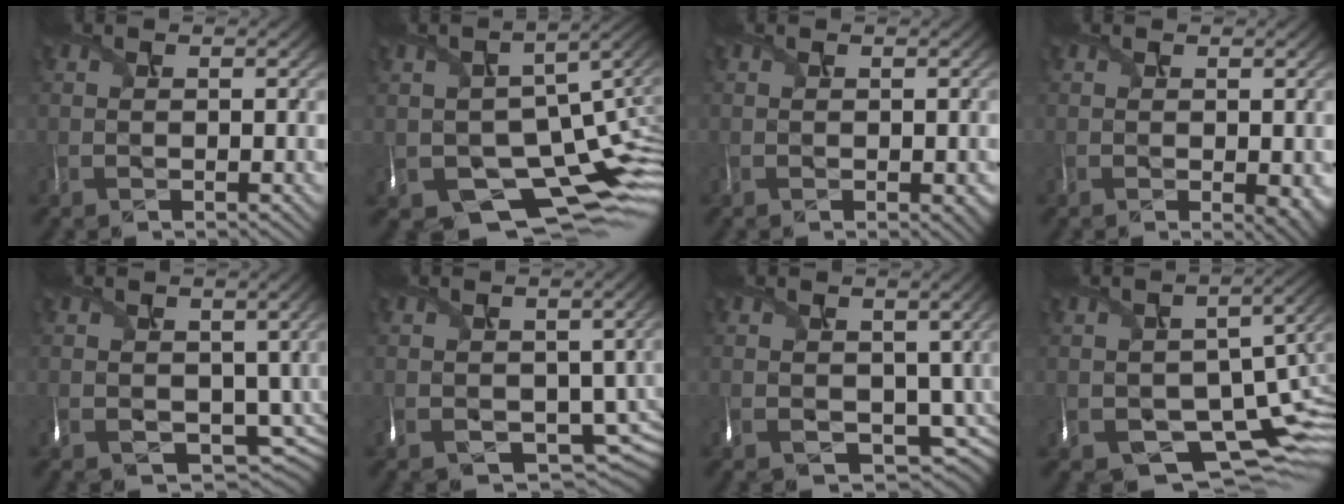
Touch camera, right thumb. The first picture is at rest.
{"total": 12.4, "force": [-4.5, 7.6, 8.7], "torque": [-0.172, -0.045, -0.050]}
{"total": 1.4, "force": [-0.6, 0.5, 1.2], "torque": [-0.010, -0.005, -0.003]}
{"total": 4.0, "force": [-0.9, 1.7, 3.5], "torque": [-0.025, -0.008, -0.008]}
{"total": 5.2, "force": [-0.1, 3.8, 3.5], "torque": [-0.096, -0.024, 0.010]}
{"total": 5.0, "force": [-1.4, 3.5, 3.3], "torque": [-0.082, -0.026, -0.010]}
{"total": 5.8, "force": [0.0, 4.2, 3.9], "torque": [-0.103, -0.026, 0.014]}
{"total": 10.8, "force": [-4.7, 6.0, 7.6], "torque": [-0.146, -0.038, -0.055]}